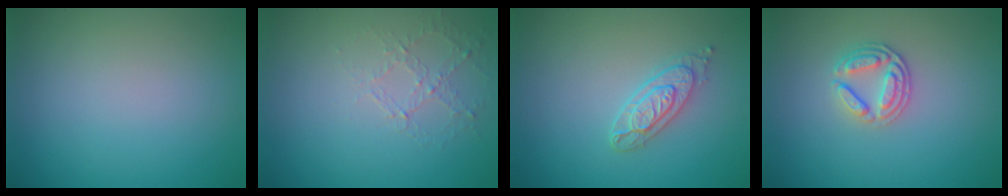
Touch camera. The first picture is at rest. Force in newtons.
{"total": 1.1, "press": 0.5, "slide": 1.0}
{"total": 2.6, "press": 2.4, "slide": 1.1}
{"total": 2.6, "press": 2.5, "slide": 0.8}